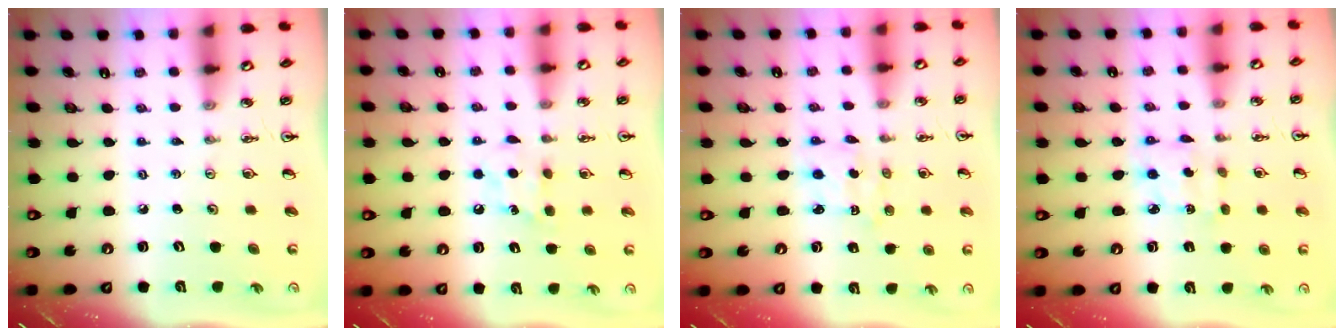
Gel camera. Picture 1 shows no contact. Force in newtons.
{"total": 5.9, "press": 5.9, "slide": 0.7}
{"total": 1.9, "press": 1.8, "slide": 0.6}
{"total": 2.9, "press": 2.9, "slide": 0.1}